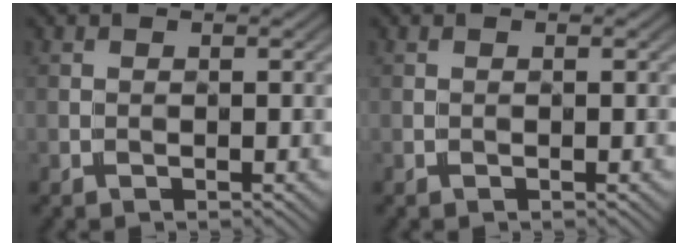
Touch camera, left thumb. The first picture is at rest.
{"total": 0.0}